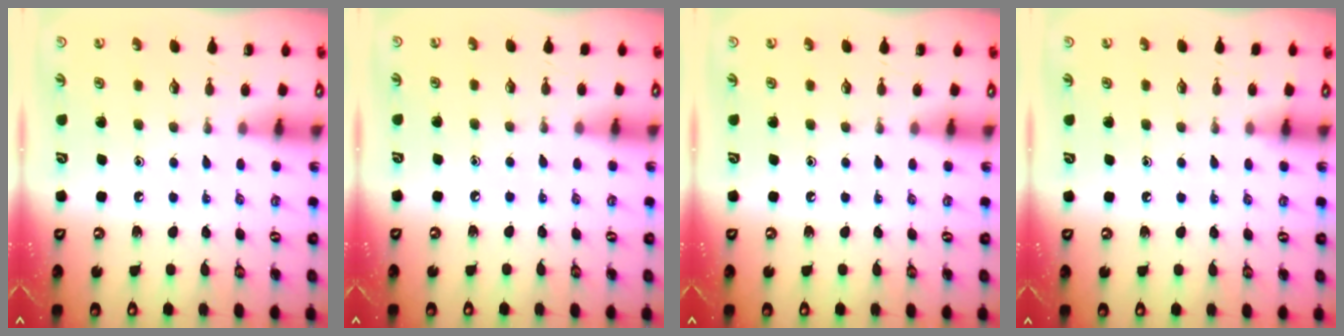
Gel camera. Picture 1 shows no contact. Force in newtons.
{"total": 2.6, "press": 2.6, "slide": 0.3}
{"total": 0.0}
{"total": 3.0, "press": 2.9, "slide": 0.5}